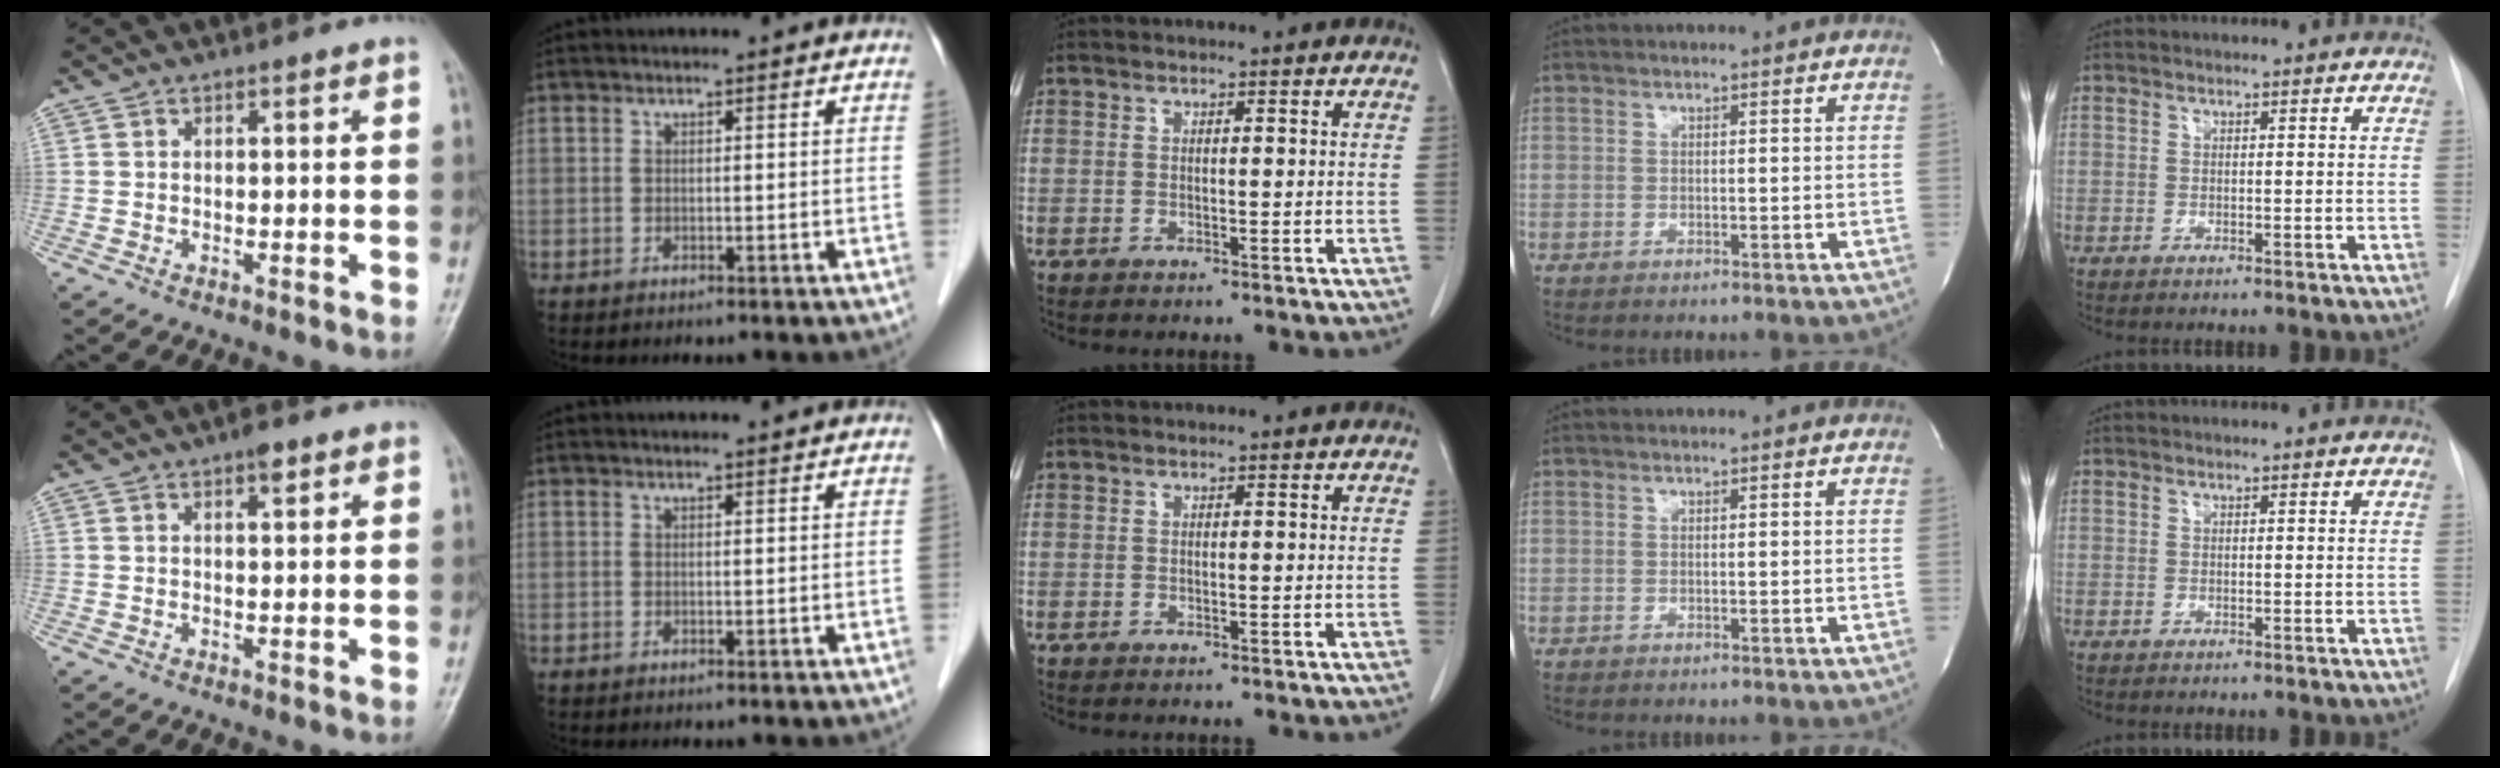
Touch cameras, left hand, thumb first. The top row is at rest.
{"thumb": {"total": 2.6, "force": [1.6, 0.8, 1.8], "torque": [-0.023, -0.005, 0.022]}, "index": {"total": 0.6, "force": [0.6, -0.1, 0.1], "torque": [-0.005, 0.001, 0.008]}}